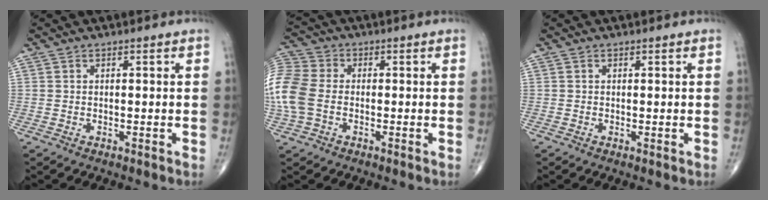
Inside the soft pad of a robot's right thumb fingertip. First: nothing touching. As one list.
[{"total": 14.0, "force": [-1.6, 10.4, 9.3], "torque": [-0.254, 0.017, -0.033]}, {"total": 0.0}]